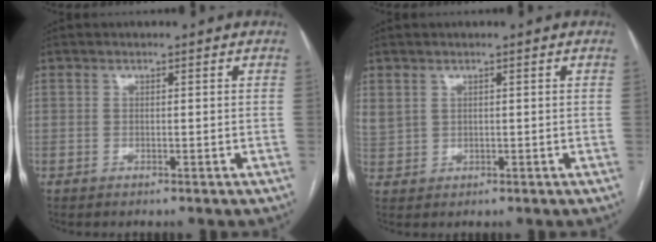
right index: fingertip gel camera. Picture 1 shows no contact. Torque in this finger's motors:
{"motor_torque": [0.27, 0.08, 0.14, 0.06]}